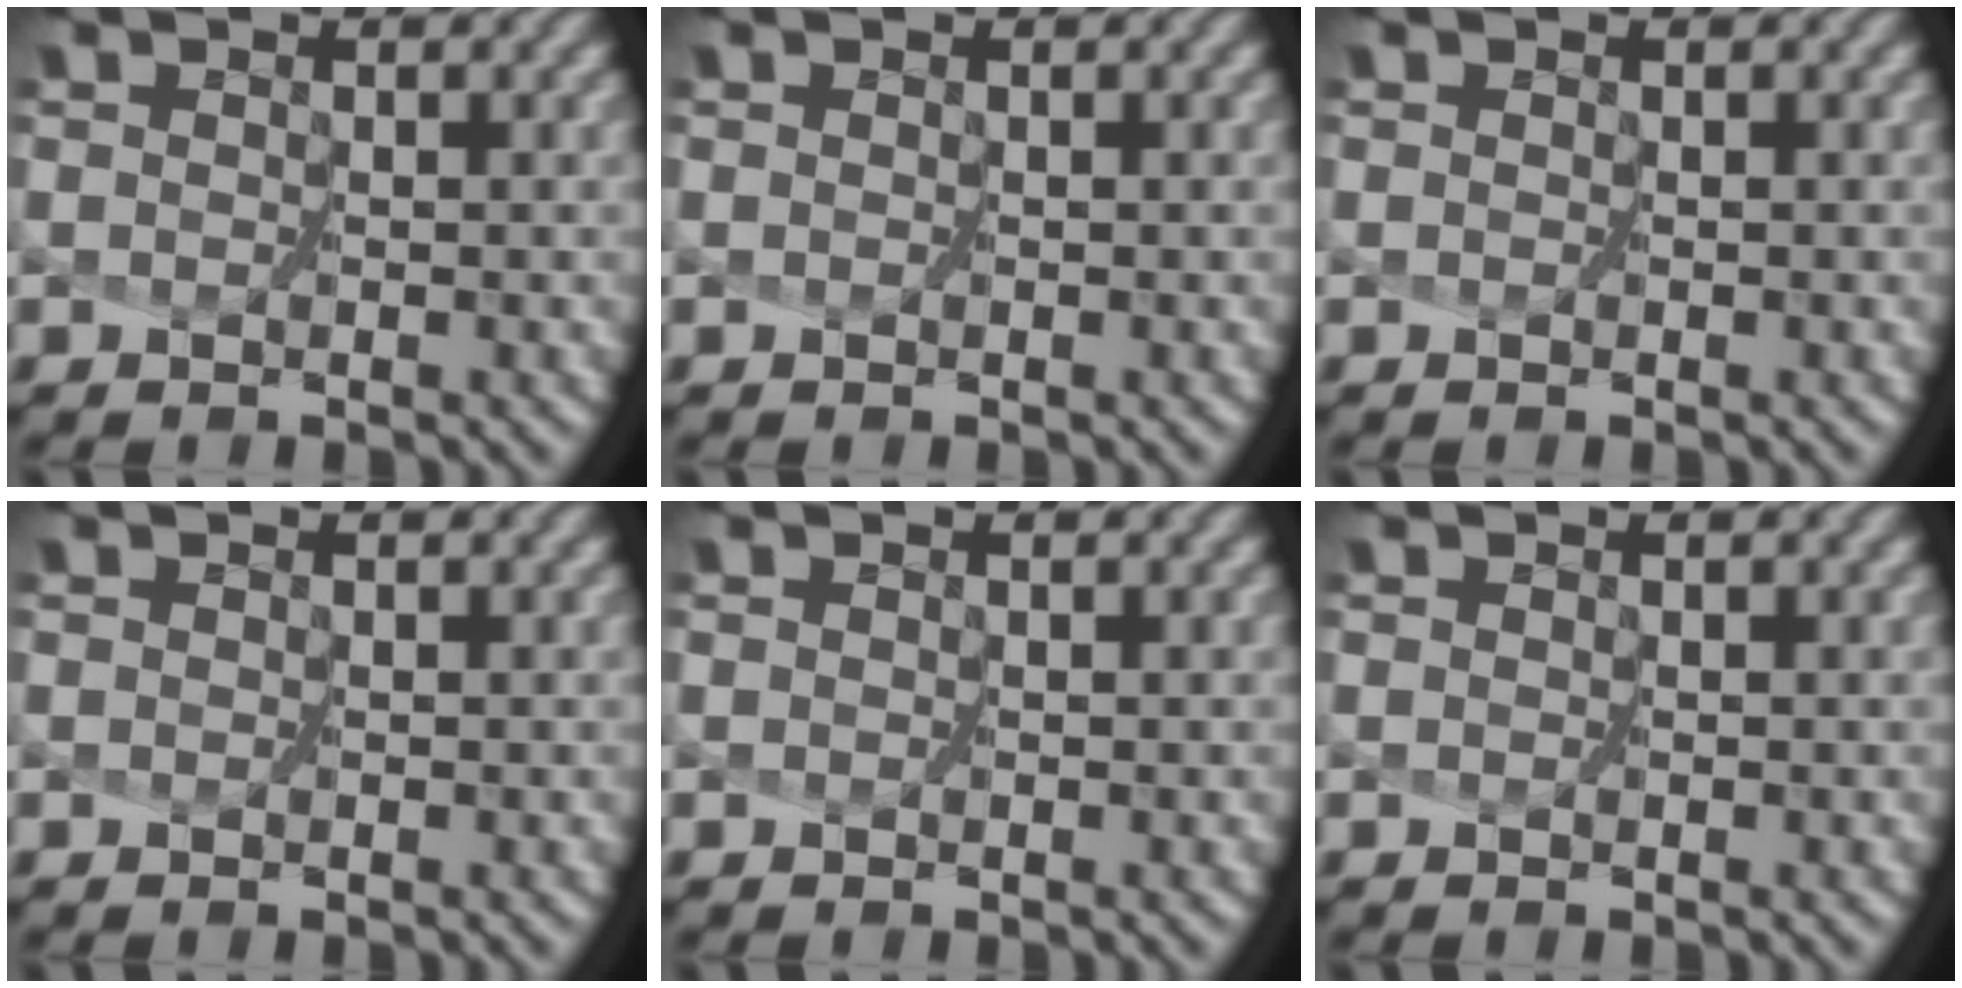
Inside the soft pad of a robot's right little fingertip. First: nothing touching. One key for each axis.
{"total": 0.0}
{"total": 0.0}
{"total": 0.0}
{"total": 0.0}
{"total": 0.0}